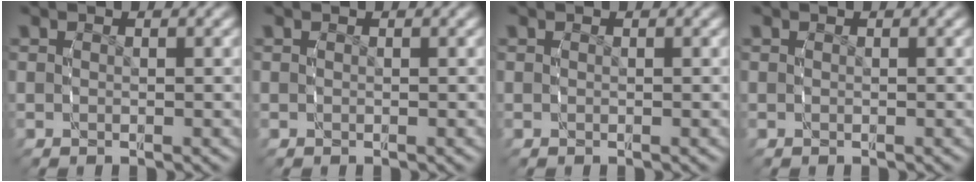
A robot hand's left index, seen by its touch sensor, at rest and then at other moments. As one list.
[{"total": 0.0}, {"total": 0.0}, {"total": 0.0}]